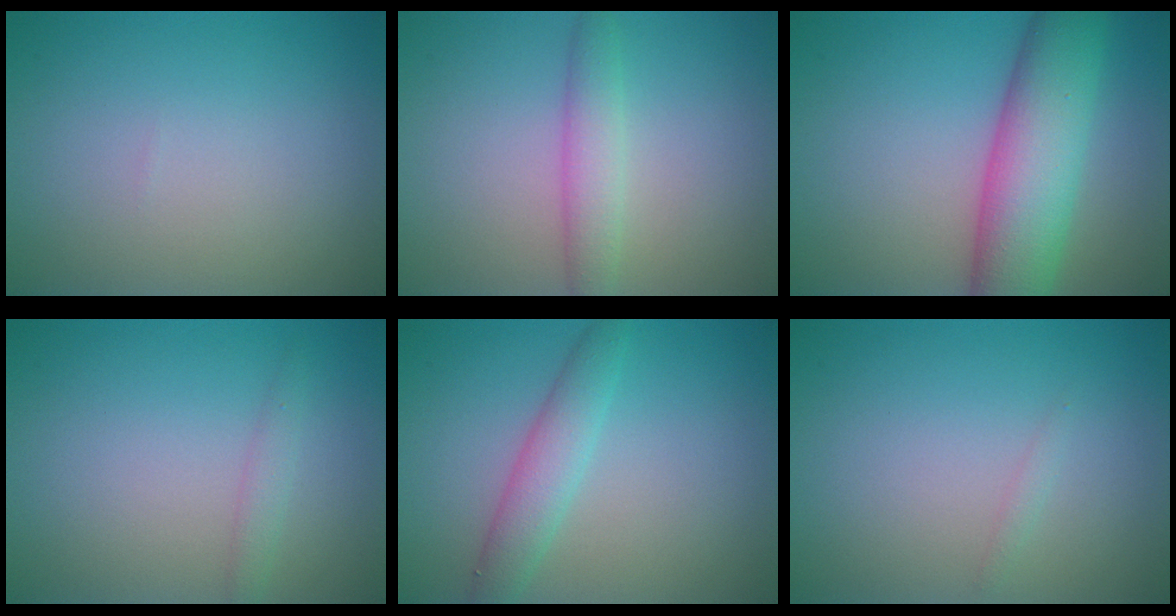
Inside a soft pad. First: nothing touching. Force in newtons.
{"total": 2.6, "press": 2.6, "slide": 0.1}
{"total": 8.6, "press": 8.6, "slide": 0.4}
{"total": 1.2, "press": 1.2, "slide": 0.0}
{"total": 3.0, "press": 3.0, "slide": 0.2}
{"total": 0.6, "press": 0.6, "slide": 0.0}